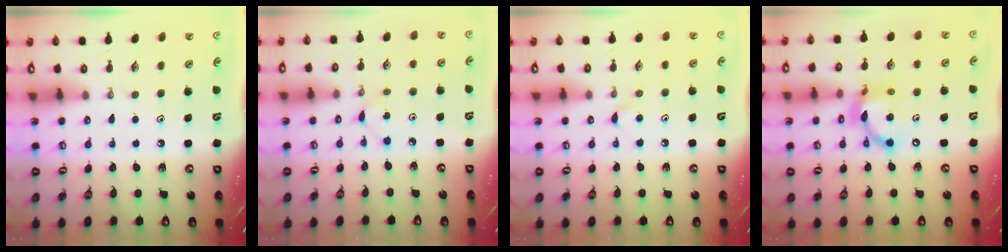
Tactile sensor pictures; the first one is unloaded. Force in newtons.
{"total": 3.0, "press": 3.0, "slide": 0.3}
{"total": 4.1, "press": 4.1, "slide": 0.5}
{"total": 12.4, "press": 12.4, "slide": 0.5}